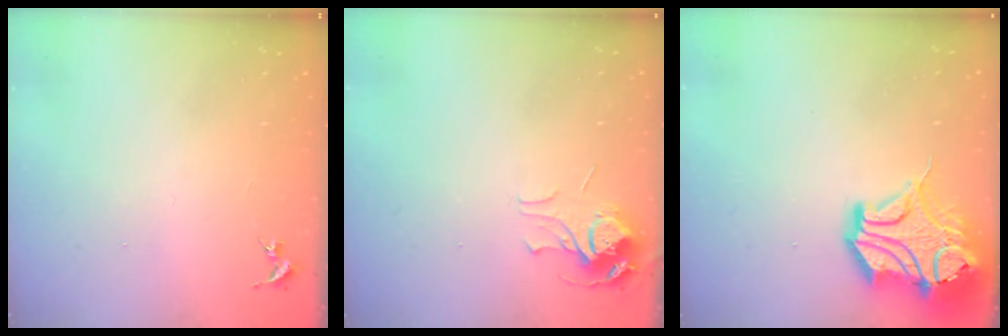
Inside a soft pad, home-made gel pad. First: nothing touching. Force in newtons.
{"total": 7.1, "press": 7.1, "slide": 0.2}
{"total": 19.2, "press": 19.0, "slide": 3.0}